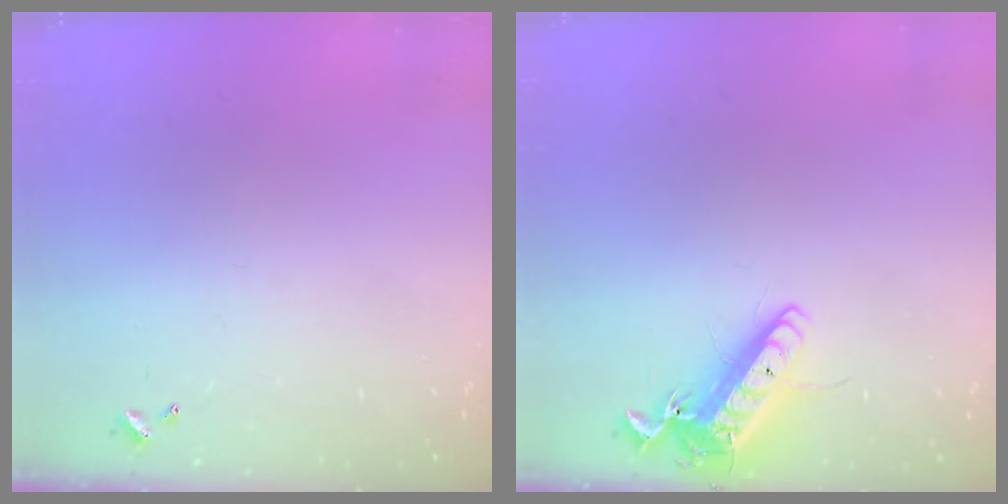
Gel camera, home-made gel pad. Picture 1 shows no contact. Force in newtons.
{"total": 14.0, "press": 13.9, "slide": 2.0}